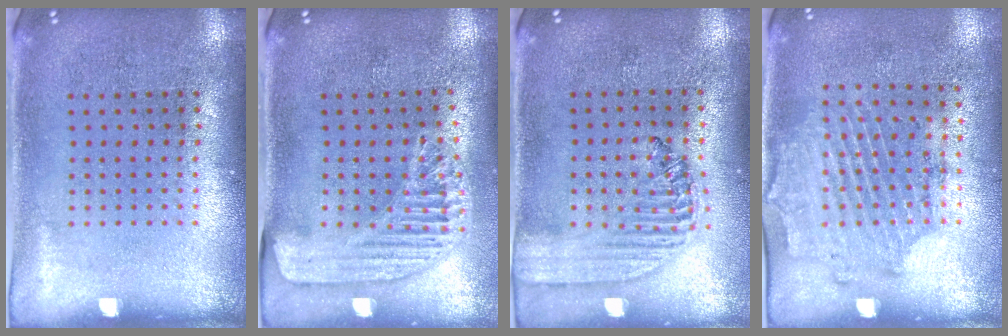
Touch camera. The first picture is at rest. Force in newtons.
{"total": 1.6, "press": 1.6, "slide": 0.4}
{"total": 1.5, "press": 1.4, "slide": 0.6}
{"total": 1.7, "press": 1.3, "slide": 1.1}